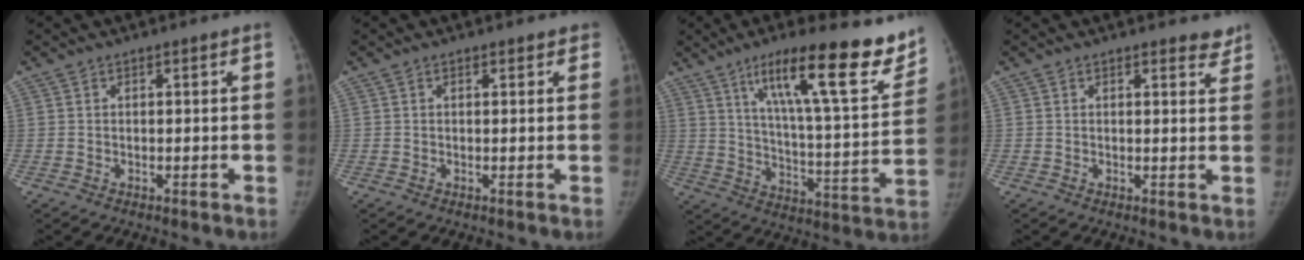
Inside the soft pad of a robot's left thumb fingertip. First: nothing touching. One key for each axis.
{"total": 1.3, "fx": 0.8, "fy": 0.9, "fz": 0.6, "tx": 0.013, "ty": 0.000, "tz": 0.003}
{"total": 24.6, "fx": 15.5, "fy": 5.0, "fz": 18.4, "tx": -0.244, "ty": -0.055, "tz": 0.242}
{"total": 2.8, "fx": 2.5, "fy": 1.0, "fz": 0.6, "tx": 0.018, "ty": -0.014, "tz": 0.017}